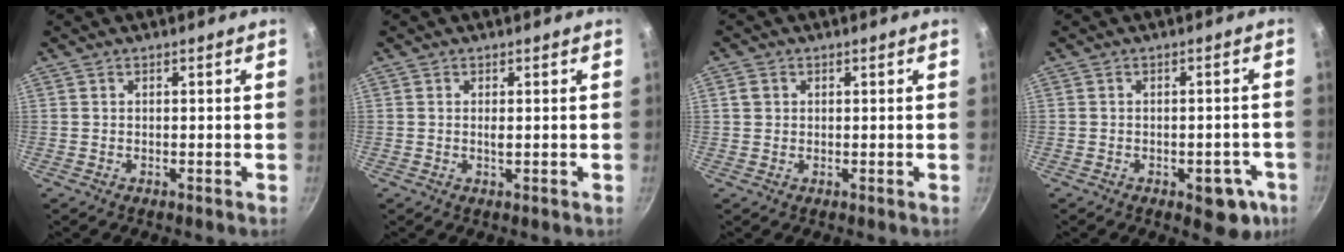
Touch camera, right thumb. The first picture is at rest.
{"total": 0.8, "force": [0.1, 0.2, 0.8], "torque": [-0.015, -0.001, 0.001]}
{"total": 2.1, "force": [0.5, 1.8, 0.8], "torque": [-0.008, 0.004, 0.007]}
{"total": 7.8, "force": [-3.1, 4.2, 5.8], "torque": [-0.033, 0.018, -0.030]}